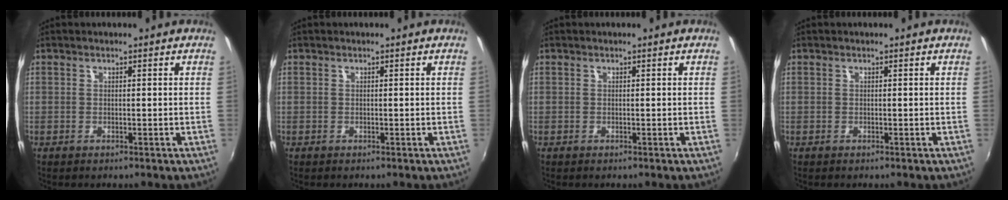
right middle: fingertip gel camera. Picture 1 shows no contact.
{"total": 0.0}
{"total": 0.0}
{"total": 0.0}